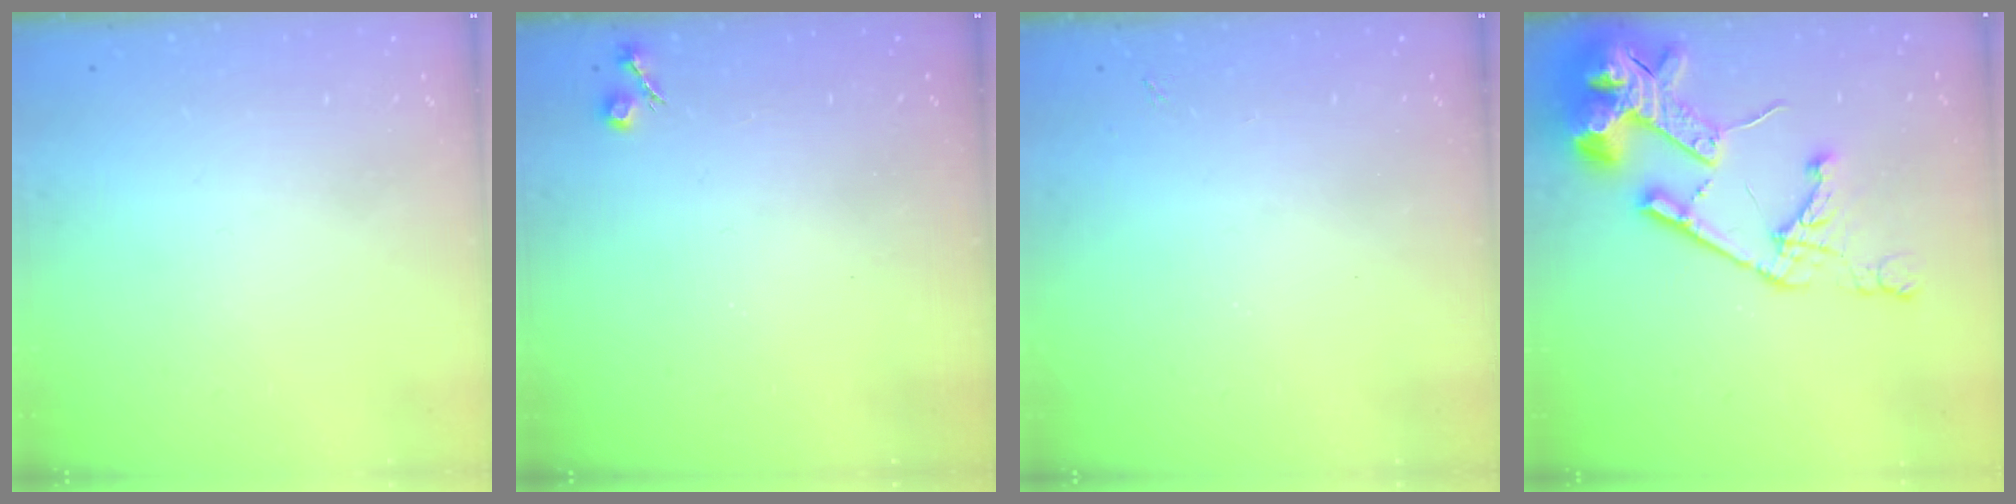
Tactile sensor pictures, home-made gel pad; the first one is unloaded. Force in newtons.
{"total": 4.1, "press": 4.0, "slide": 0.6}
{"total": 1.7, "press": 1.6, "slide": 0.3}
{"total": 21.1, "press": 21.0, "slide": 2.4}